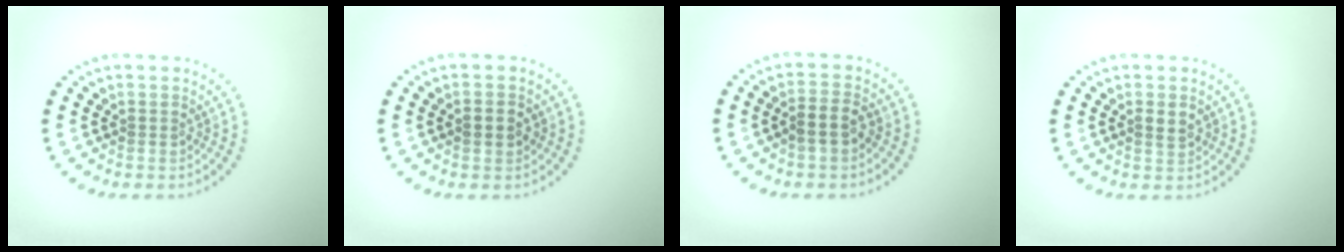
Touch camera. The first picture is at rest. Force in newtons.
{"total": 1.8, "press": 1.8, "slide": 0.1}
{"total": 2.1, "press": 1.9, "slide": 0.8}
{"total": 1.3, "press": 1.3, "slide": 0.1}